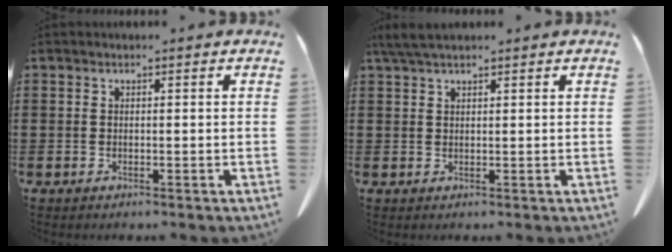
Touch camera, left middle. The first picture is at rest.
{"total": 3.4, "force": [2.4, 0.6, 2.2], "torque": [-0.050, -0.001, 0.047]}